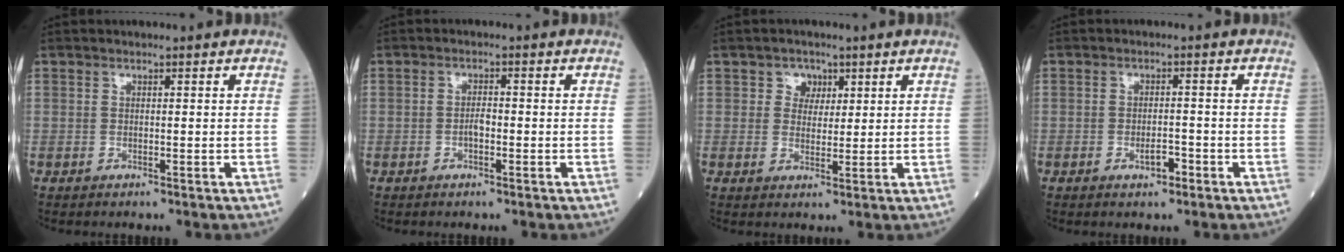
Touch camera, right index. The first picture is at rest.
{"total": 1.7, "force": [-0.5, 0.6, 1.5], "torque": [-0.022, 0.004, -0.012]}
{"total": 3.1, "force": [1.4, 2.6, 0.9], "torque": [-0.008, 0.003, 0.018]}
{"total": 2.4, "force": [-1.3, 0.9, 1.8], "torque": [-0.025, 0.003, -0.020]}